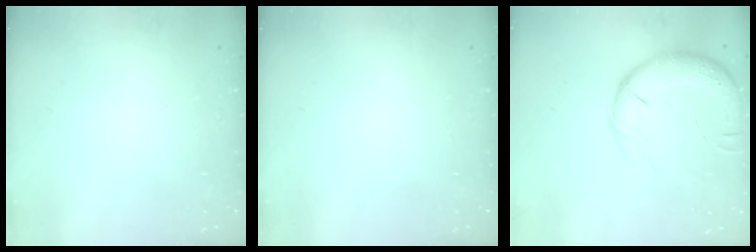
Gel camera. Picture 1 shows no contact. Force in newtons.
{"total": 0.0}
{"total": 15.7, "press": 15.2, "slide": 3.7}